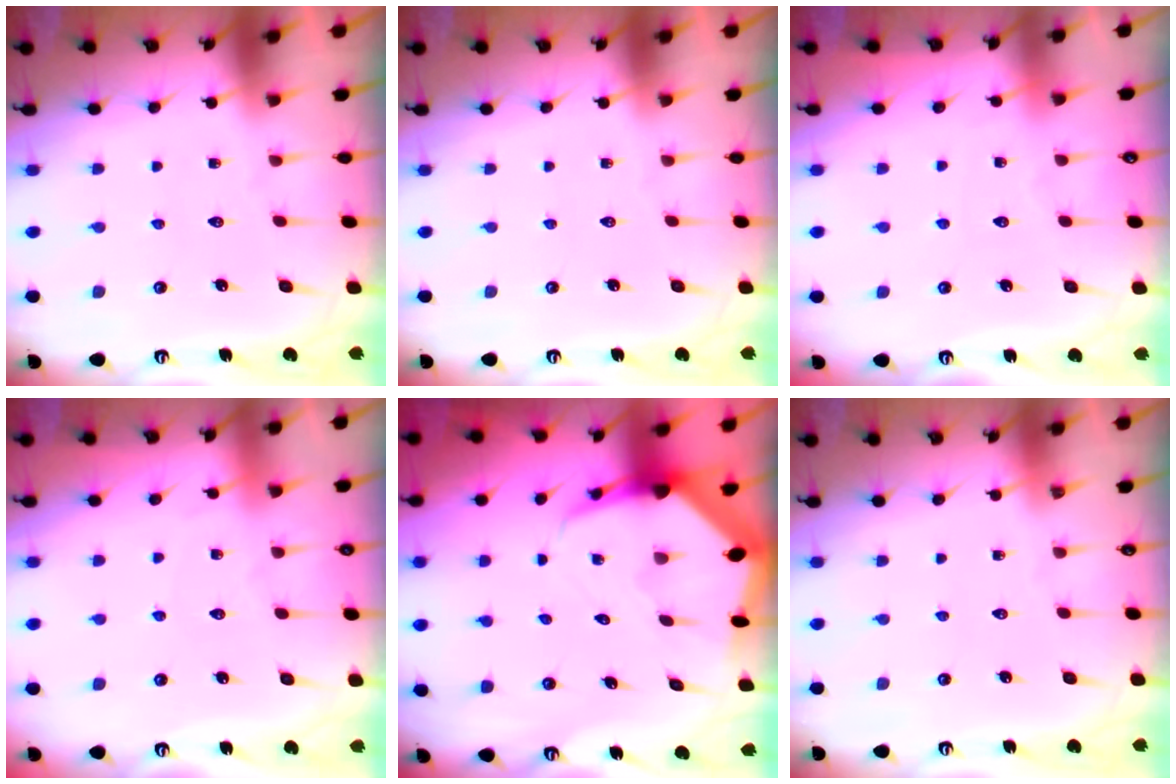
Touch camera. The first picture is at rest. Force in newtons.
{"total": 0.0}
{"total": 4.3, "press": 4.3, "slide": 0.7}
{"total": 5.2, "press": 5.1, "slide": 0.7}
{"total": 7.1, "press": 7.1, "slide": 0.9}
{"total": 0.0}